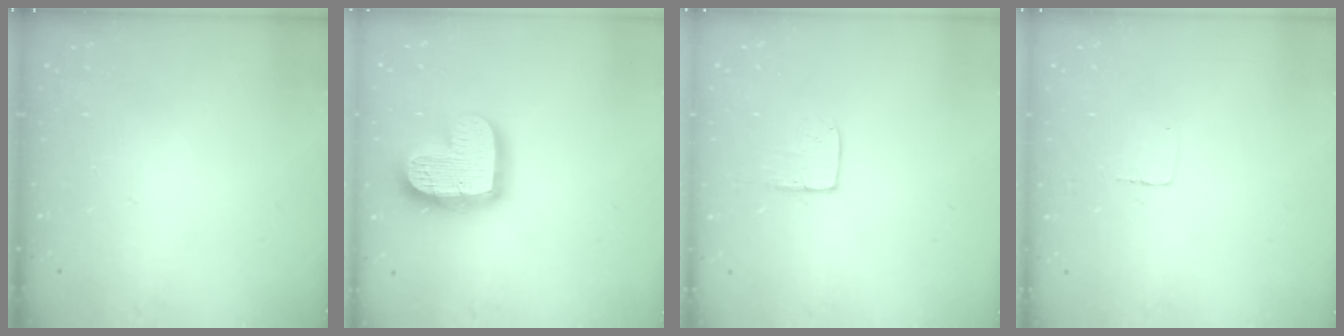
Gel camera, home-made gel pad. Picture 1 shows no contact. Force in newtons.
{"total": 17.0, "press": 17.0, "slide": 1.3}
{"total": 6.8, "press": 6.8, "slide": 0.5}
{"total": 2.3, "press": 2.3, "slide": 0.1}